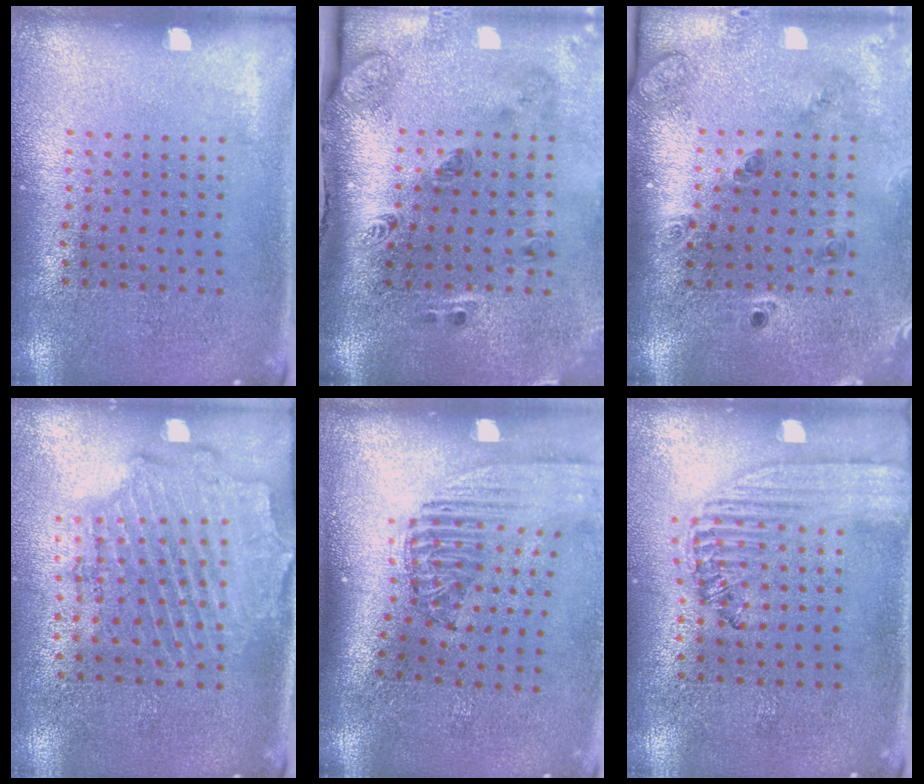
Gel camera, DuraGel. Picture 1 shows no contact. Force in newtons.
{"total": 3.3, "press": 2.0, "slide": 2.7}
{"total": 1.7, "press": 1.6, "slide": 0.5}
{"total": 1.9, "press": 1.7, "slide": 0.7}
{"total": 2.4, "press": 1.8, "slide": 1.6}
{"total": 1.4, "press": 1.4, "slide": 0.5}